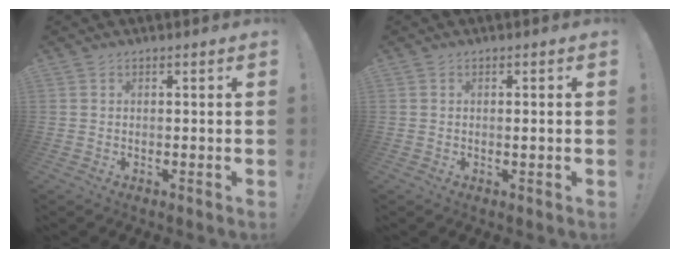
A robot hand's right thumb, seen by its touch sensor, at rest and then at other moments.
{"total": 0.9, "force": [0.0, -0.2, 0.9], "torque": [-0.008, -0.005, -0.002]}